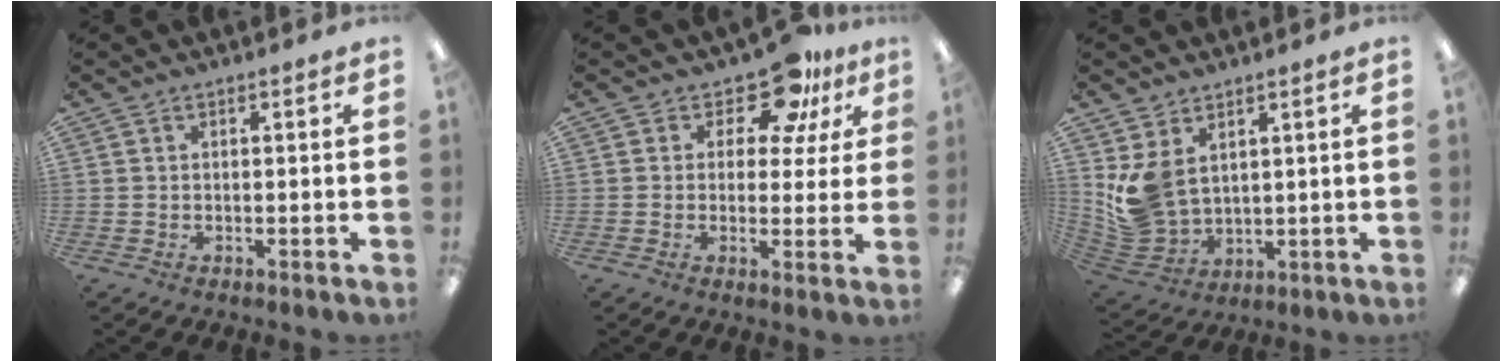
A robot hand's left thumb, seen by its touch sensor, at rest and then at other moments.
{"total": 10.6, "force": [7.3, 5.5, 5.4], "torque": [-0.078, -0.044, 0.128]}
{"total": 10.1, "force": [3.3, 7.7, 5.7], "torque": [-0.133, -0.015, 0.072]}